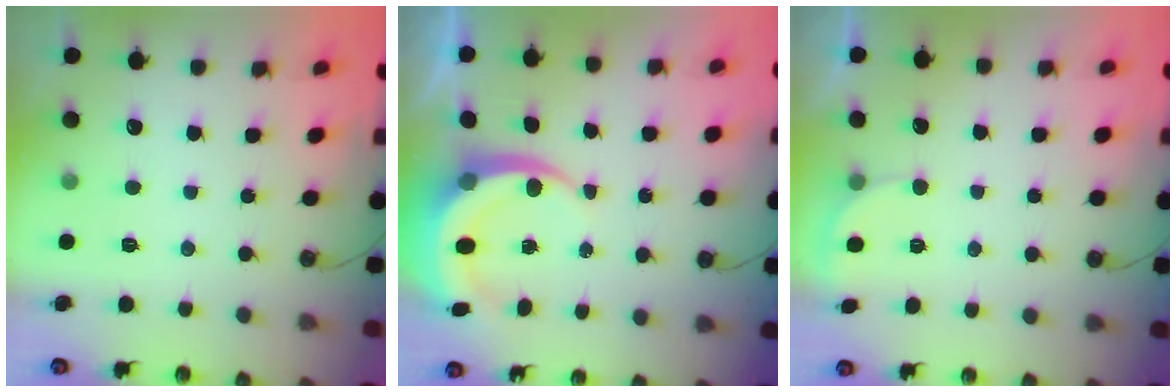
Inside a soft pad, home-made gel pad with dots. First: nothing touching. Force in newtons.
{"total": 6.8, "press": 6.8, "slide": 0.8}
{"total": 2.1, "press": 2.1, "slide": 0.6}